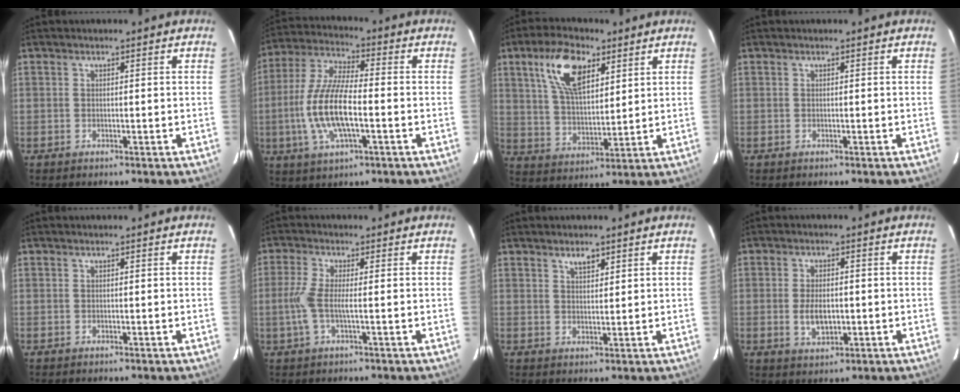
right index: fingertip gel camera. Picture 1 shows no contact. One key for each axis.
{"total": 13.6, "fx": -2.9, "fy": 4.3, "fz": 12.5, "tx": -0.263, "ty": -0.004, "tz": -0.058}
{"total": 12.4, "fx": 6.1, "fy": 5.7, "fz": 9.1, "tx": -0.171, "ty": 0.020, "tz": 0.119}
{"total": 0.0}
{"total": 0.0}
{"total": 4.8, "fx": -0.9, "fy": 0.3, "fz": 4.7, "tx": -0.114, "ty": -0.001, "tz": -0.019}
{"total": 2.5, "fx": 1.8, "fy": 1.0, "fz": 1.4, "tx": -0.021, "ty": 0.004, "tz": 0.032}
{"total": 5.1, "fx": -0.8, "fy": 2.9, "fz": 4.1, "tx": -0.082, "ty": -0.006, "tz": -0.009}